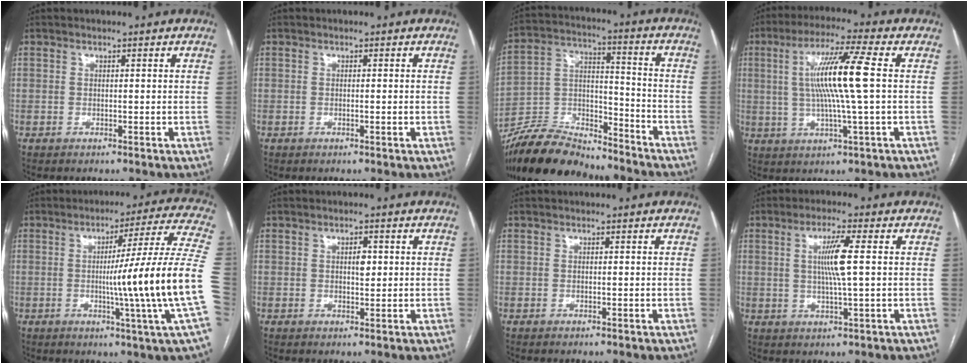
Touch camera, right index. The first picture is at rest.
{"total": 0.7, "force": [-0.2, -0.1, 0.6], "torque": [-0.009, 0.000, -0.001]}
{"total": 15.9, "force": [-14.6, 3.8, 4.8], "torque": [-0.090, 0.020, -0.264]}
{"total": 11.5, "force": [1.2, -0.7, 11.5], "torque": [-0.218, 0.006, 0.021]}
{"total": 18.8, "force": [-2.9, -3.3, 18.3], "torque": [-0.226, -0.006, -0.056]}
{"total": 2.0, "force": [0.4, 0.9, 1.7], "torque": [-0.027, 0.001, 0.007]}
{"total": 0.0}
{"total": 6.0, "force": [0.9, -0.3, 5.9], "torque": [-0.112, -0.002, 0.018]}